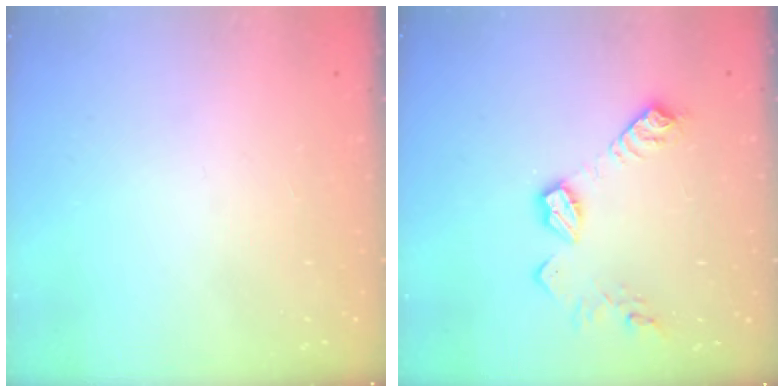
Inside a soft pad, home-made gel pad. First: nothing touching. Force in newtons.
{"total": 11.3, "press": 11.3, "slide": 0.6}